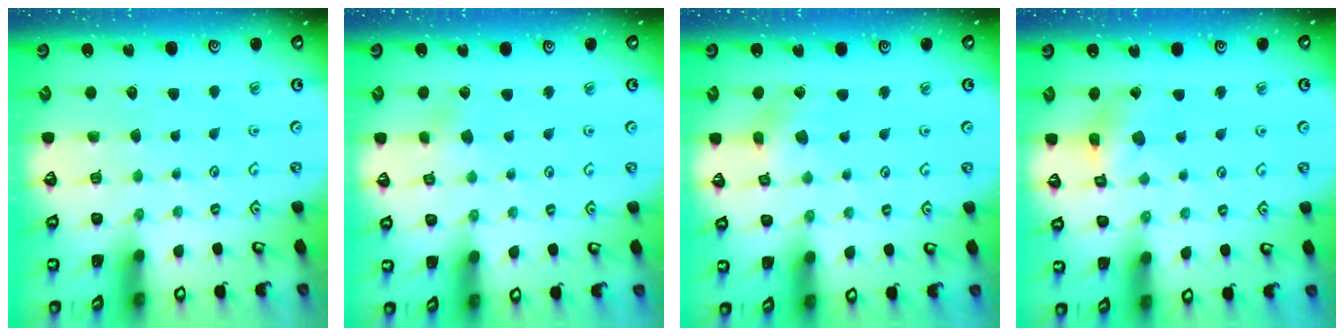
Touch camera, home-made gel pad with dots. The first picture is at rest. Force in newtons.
{"total": 2.6, "press": 2.6, "slide": 0.4}
{"total": 4.0, "press": 3.9, "slide": 0.5}
{"total": 5.9, "press": 5.9, "slide": 0.6}